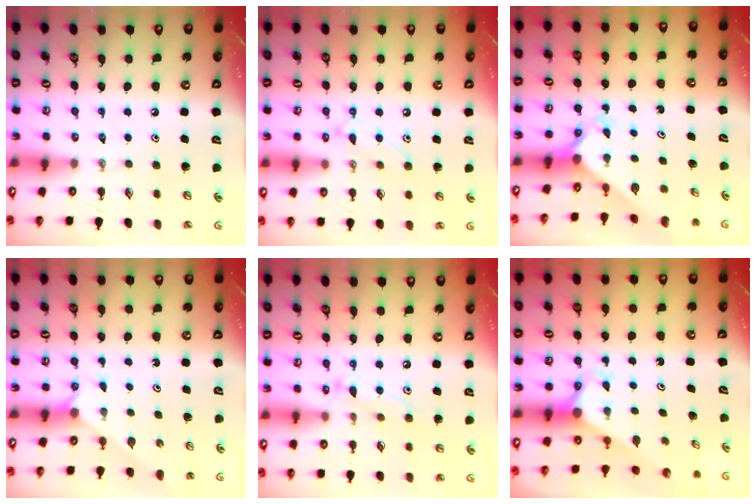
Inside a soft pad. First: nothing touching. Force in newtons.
{"total": 9.4, "press": 9.4, "slide": 0.8}
{"total": 2.4, "press": 2.3, "slide": 0.2}
{"total": 1.2, "press": 1.2, "slide": 0.2}
{"total": 10.4, "press": 10.4, "slide": 0.7}
{"total": 2.9, "press": 2.9, "slide": 0.0}